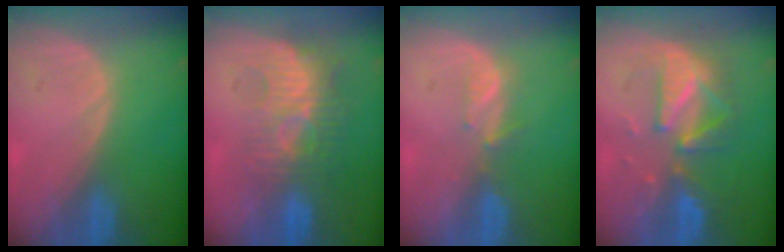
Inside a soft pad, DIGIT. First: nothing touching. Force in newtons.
{"total": 9.4, "press": 8.5, "slide": 4.1}
{"total": 2.3, "press": 2.1, "slide": 0.8}
{"total": 8.1, "press": 8.1, "slide": 0.8}